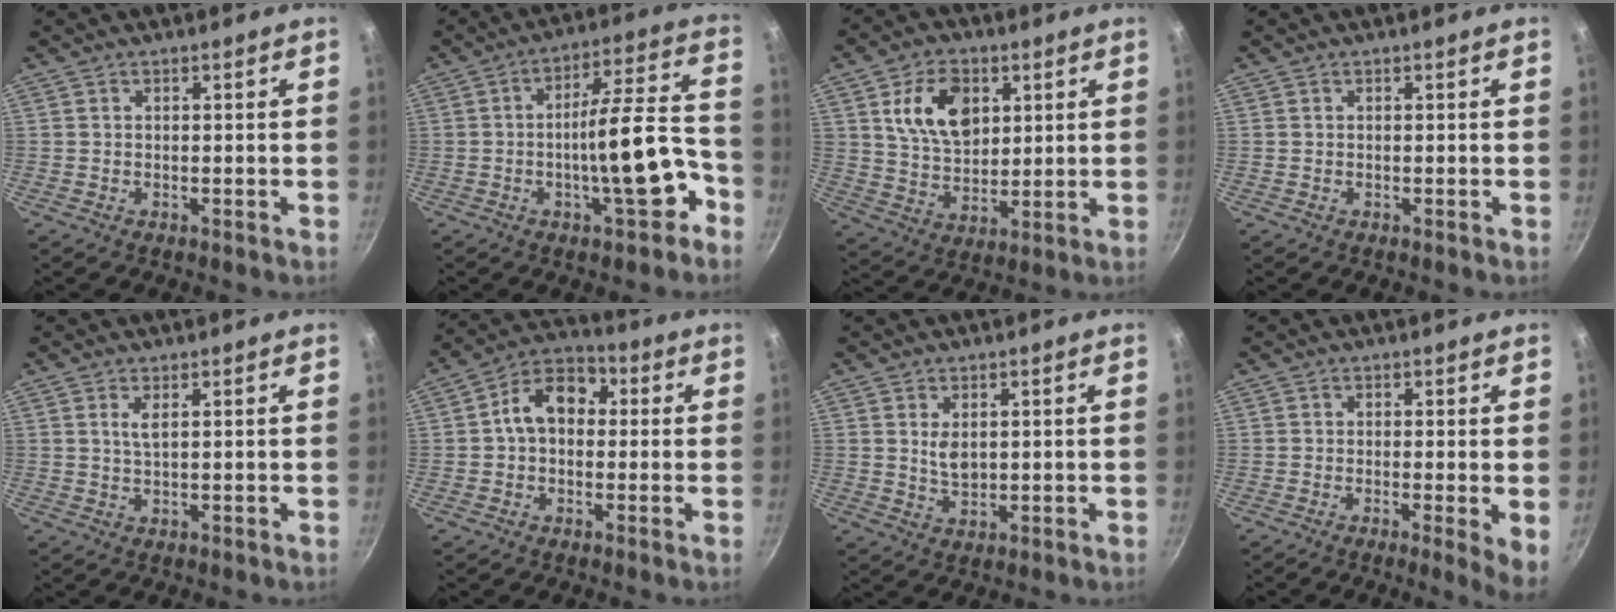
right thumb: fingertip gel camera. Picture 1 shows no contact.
{"total": 14.3, "force": [-5.4, 4.2, 12.5], "torque": [-0.156, 0.055, -0.080]}
{"total": 12.6, "force": [4.3, 8.5, 8.3], "torque": [-0.116, -0.017, 0.079]}
{"total": 0.0}
{"total": 2.3, "force": [0.9, 0.8, 2.0], "torque": [-0.040, -0.004, 0.019]}
{"total": 10.3, "force": [1.0, 7.5, 6.9], "torque": [-0.073, 0.031, -0.004]}
{"total": 4.1, "force": [1.0, 2.5, 3.0], "torque": [-0.050, -0.011, 0.023]}
{"total": 4.8, "force": [-0.6, 0.7, 4.7], "torque": [-0.058, -0.012, -0.009]}